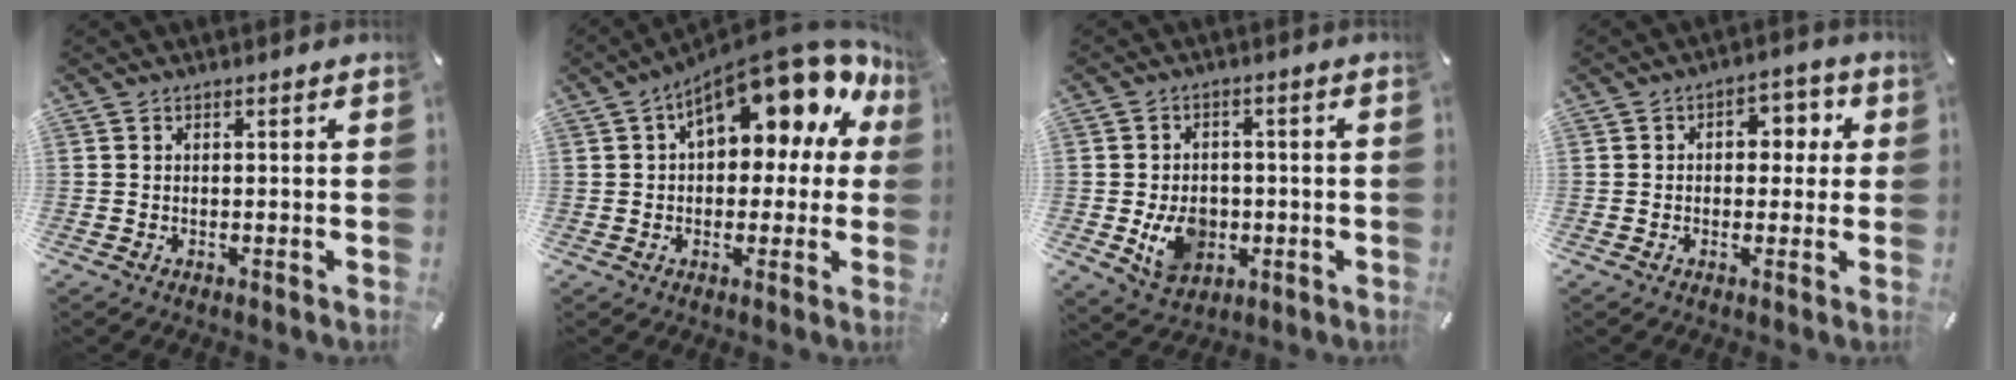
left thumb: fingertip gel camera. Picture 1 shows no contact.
{"total": 17.8, "force": [9.0, 8.2, 13.0], "torque": [-0.180, -0.058, 0.149]}
{"total": 9.5, "force": [-1.9, 7.6, 5.4], "torque": [-0.099, 0.007, -0.033]}
{"total": 5.3, "force": [-0.1, 4.1, 3.4], "torque": [-0.030, 0.003, -0.013]}